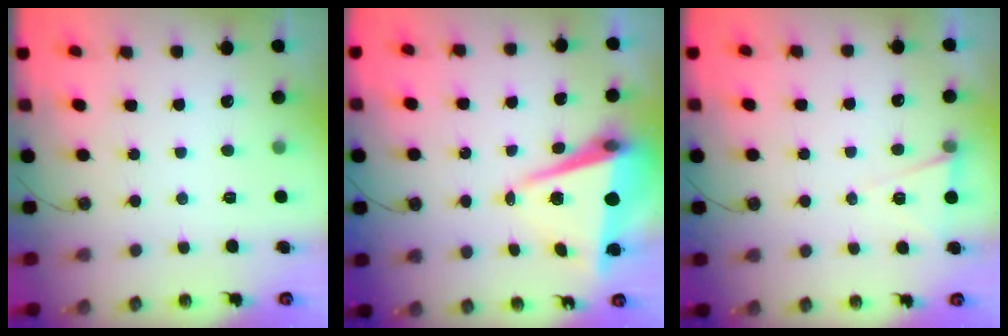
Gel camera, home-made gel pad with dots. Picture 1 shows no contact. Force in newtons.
{"total": 8.6, "press": 8.1, "slide": 3.0}
{"total": 6.0, "press": 3.7, "slide": 4.7}